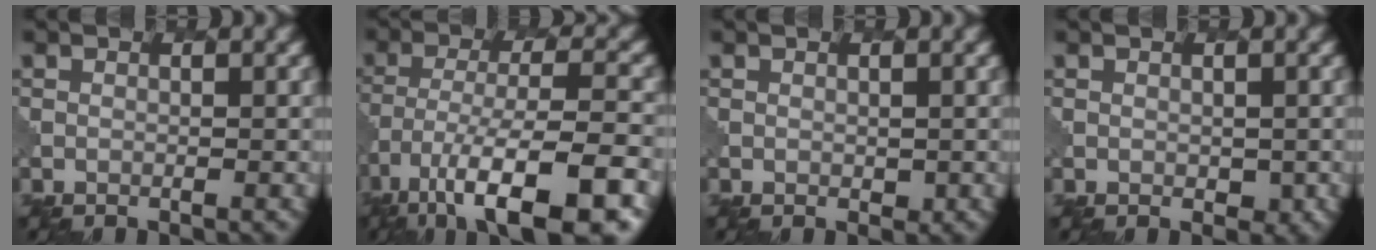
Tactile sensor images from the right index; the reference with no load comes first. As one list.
[{"total": 11.7, "force": [-6.8, 3.4, 8.9], "torque": [-0.160, -0.009, -0.110]}, {"total": 0.7, "force": [0.1, 0.7, 0.3], "torque": [-0.007, -0.004, 0.007]}, {"total": 1.3, "force": [0.0, 1.2, 0.6], "torque": [-0.013, -0.011, 0.006]}]